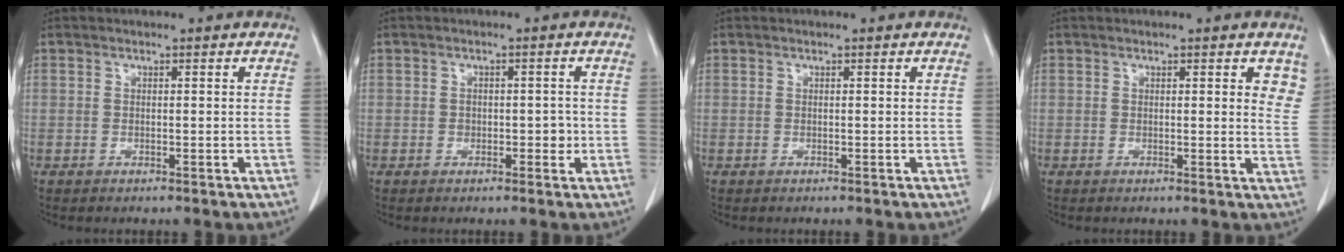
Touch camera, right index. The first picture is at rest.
{"total": 2.3, "force": [-0.5, 1.5, 1.6], "torque": [-0.018, 0.004, -0.004]}
{"total": 0.0}
{"total": 3.9, "force": [2.5, 1.1, 2.8], "torque": [-0.020, -0.010, 0.018]}